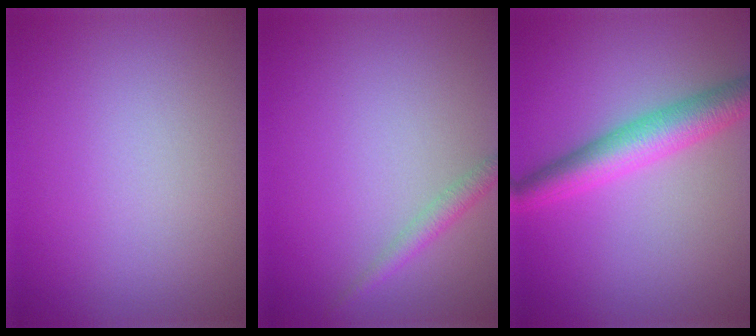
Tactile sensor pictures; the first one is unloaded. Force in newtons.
{"total": 1.5, "press": 1.5, "slide": 0.1}
{"total": 4.9, "press": 4.9, "slide": 0.1}